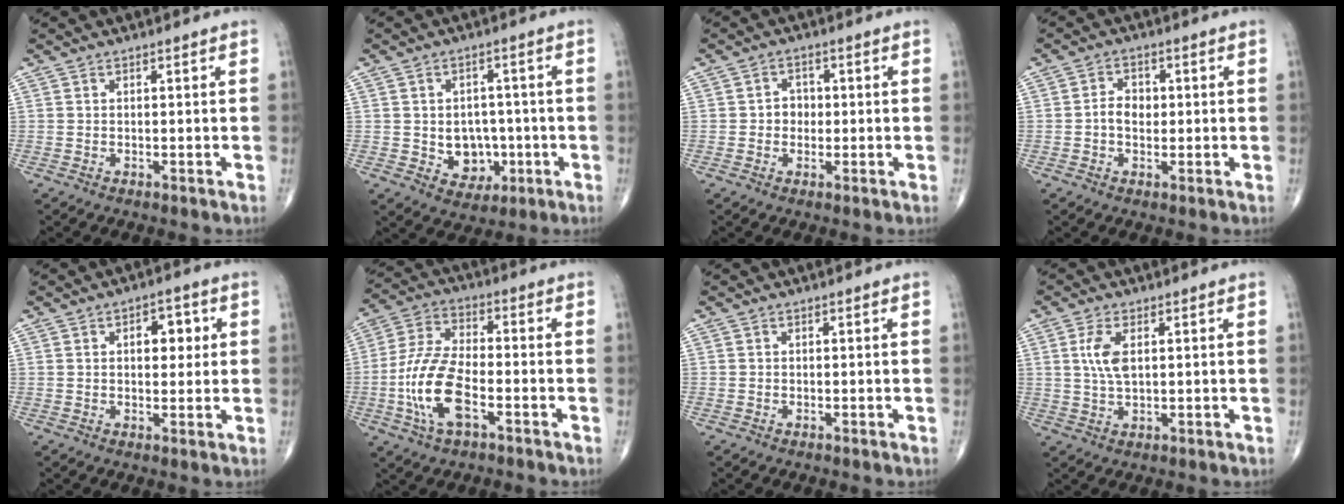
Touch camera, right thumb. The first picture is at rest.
{"total": 7.4, "force": [-1.3, 6.1, 3.9], "torque": [-0.013, 0.010, -0.007]}
{"total": 3.1, "force": [-0.2, 2.7, 1.4], "torque": [0.003, 0.009, -0.009]}
{"total": 3.9, "force": [-0.2, 2.8, 2.6], "torque": [-0.032, 0.010, -0.009]}
{"total": 5.8, "force": [1.4, 3.4, 4.5], "torque": [-0.031, -0.001, 0.014]}
{"total": 13.1, "force": [-4.2, 5.9, 10.9], "torque": [-0.228, 0.021, -0.084]}
{"total": 0.0}
{"total": 5.1, "force": [1.2, 2.4, 4.4], "torque": [-0.092, -0.004, 0.024]}